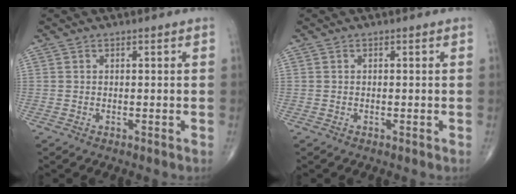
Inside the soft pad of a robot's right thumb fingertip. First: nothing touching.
{"total": 0.0}